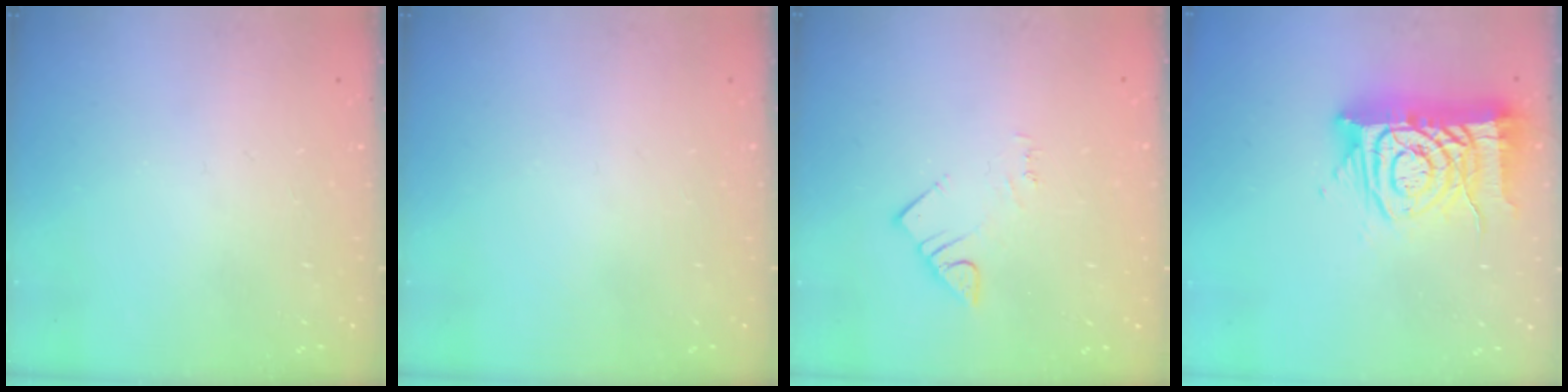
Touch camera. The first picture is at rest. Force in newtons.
{"total": 0.0}
{"total": 3.0, "press": 3.0, "slide": 0.3}
{"total": 17.8, "press": 17.7, "slide": 2.0}